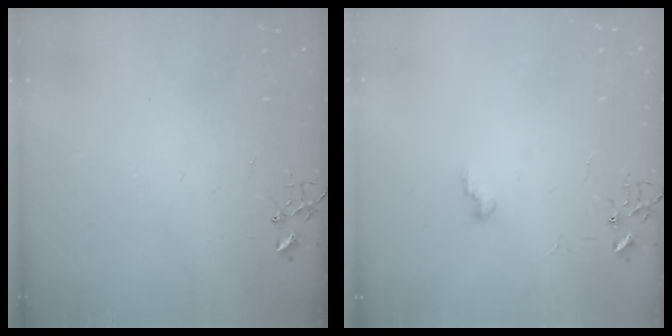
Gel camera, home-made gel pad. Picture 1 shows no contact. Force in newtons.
{"total": 5.7, "press": 5.7, "slide": 0.5}